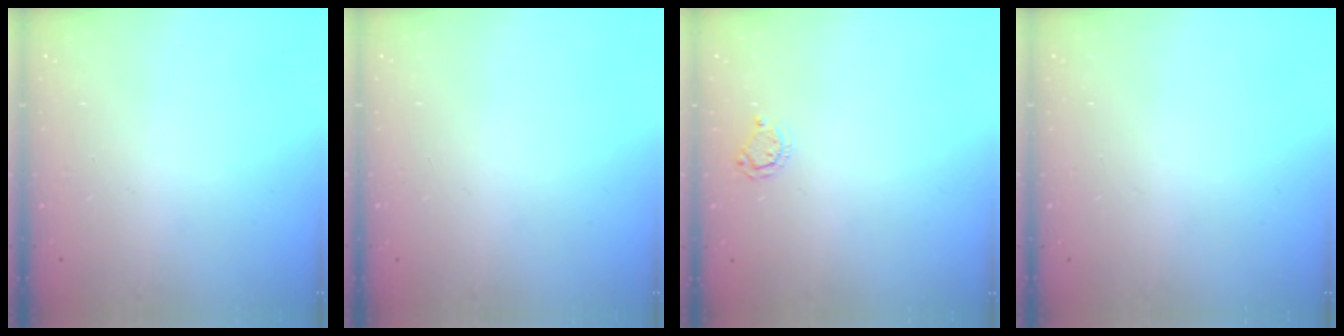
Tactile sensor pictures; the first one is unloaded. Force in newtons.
{"total": 0.0}
{"total": 4.1, "press": 4.1, "slide": 0.4}
{"total": 0.0}